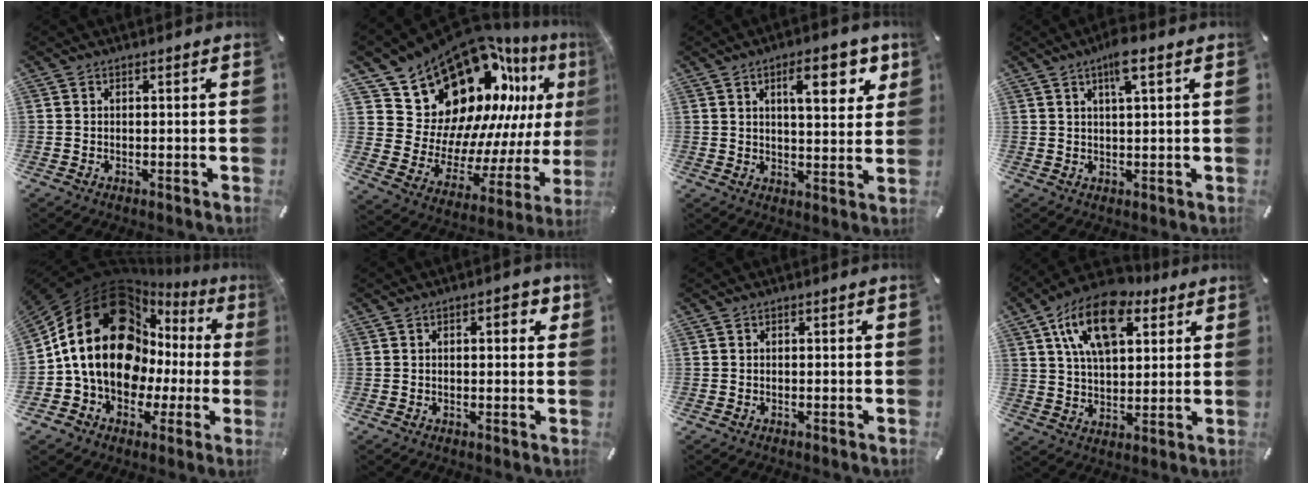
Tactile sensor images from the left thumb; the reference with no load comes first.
{"total": 20.5, "force": [14.4, 12.2, 8.0], "torque": [-0.118, -0.140, 0.275]}
{"total": 11.4, "force": [5.3, 4.3, 9.1], "torque": [-0.122, -0.016, 0.080]}
{"total": 5.6, "force": [3.0, 0.9, 4.7], "torque": [-0.090, 0.003, 0.048]}
{"total": 24.9, "force": [3.9, 18.8, 15.9], "torque": [-0.323, -0.031, 0.080]}
{"total": 3.5, "force": [1.0, 1.7, 2.9], "torque": [-0.035, -0.001, 0.010]}
{"total": 0.0}
{"total": 16.7, "force": [8.1, 9.5, 11.2], "torque": [-0.195, -0.014, 0.141]}